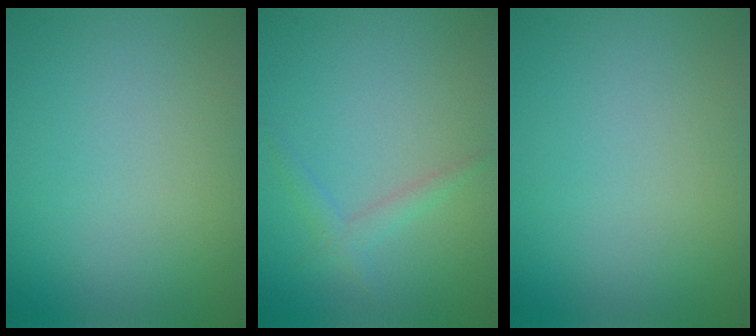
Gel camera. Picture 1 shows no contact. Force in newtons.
{"total": 1.4, "press": 1.4, "slide": 0.1}
{"total": 0.0}